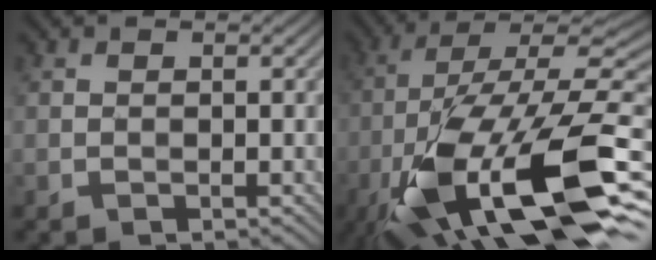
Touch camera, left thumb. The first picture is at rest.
{"total": 19.7, "force": [-7.8, 7.0, 16.7], "torque": [-0.316, -0.011, -0.138]}